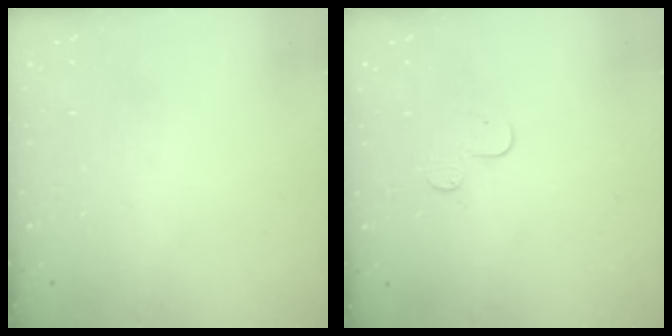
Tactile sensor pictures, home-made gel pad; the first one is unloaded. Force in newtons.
{"total": 4.9, "press": 4.9, "slide": 0.5}